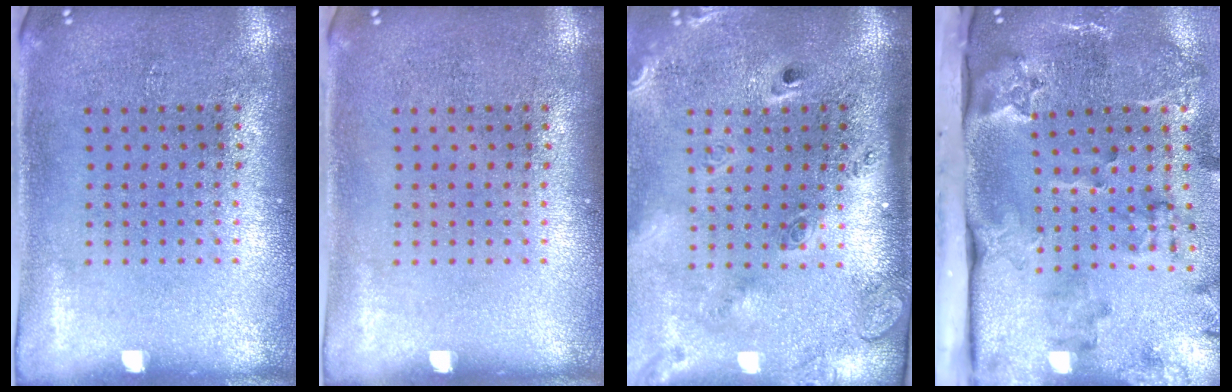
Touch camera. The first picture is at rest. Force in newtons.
{"total": 0.0}
{"total": 2.8, "press": 1.9, "slide": 2.0}
{"total": 4.0, "press": 2.7, "slide": 3.0}